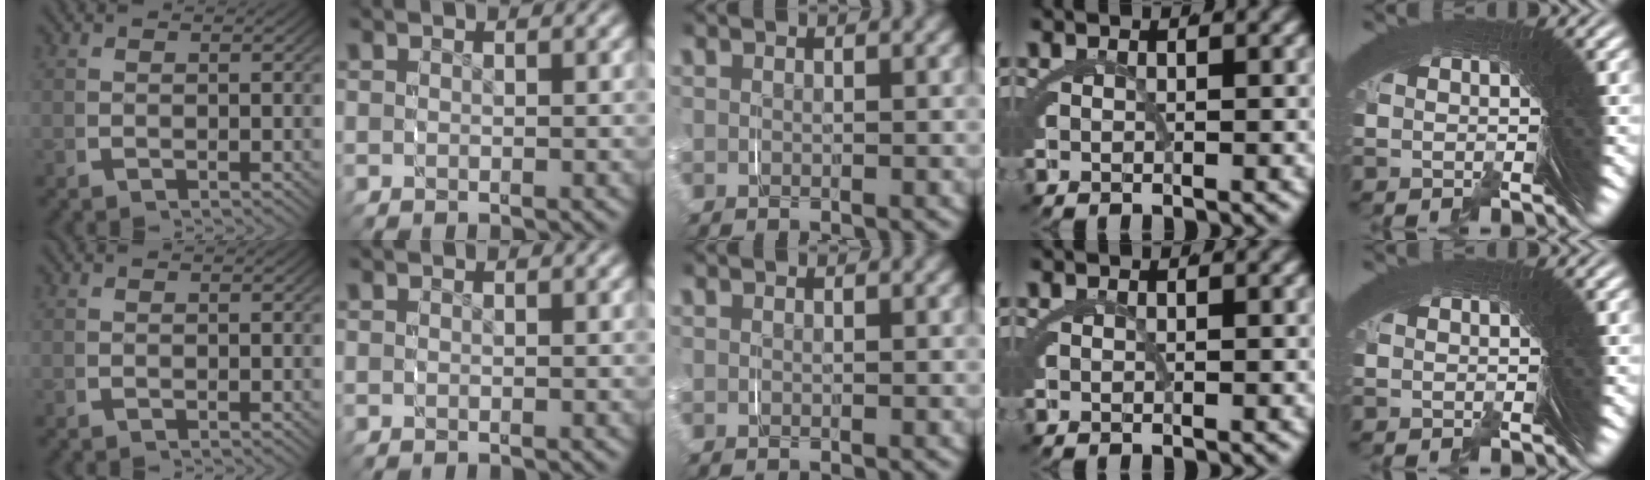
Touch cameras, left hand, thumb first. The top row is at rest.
{}